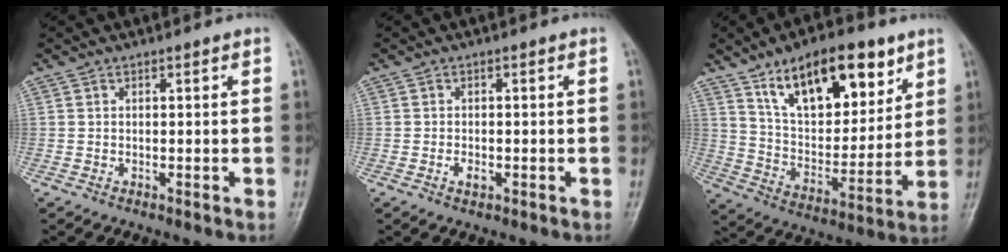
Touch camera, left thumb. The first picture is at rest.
{"total": 1.8, "force": [-0.7, 1.1, 1.3], "torque": [-0.017, 0.003, -0.011]}
{"total": 20.0, "force": [11.3, 9.4, 13.6], "torque": [-0.160, -0.050, 0.196]}